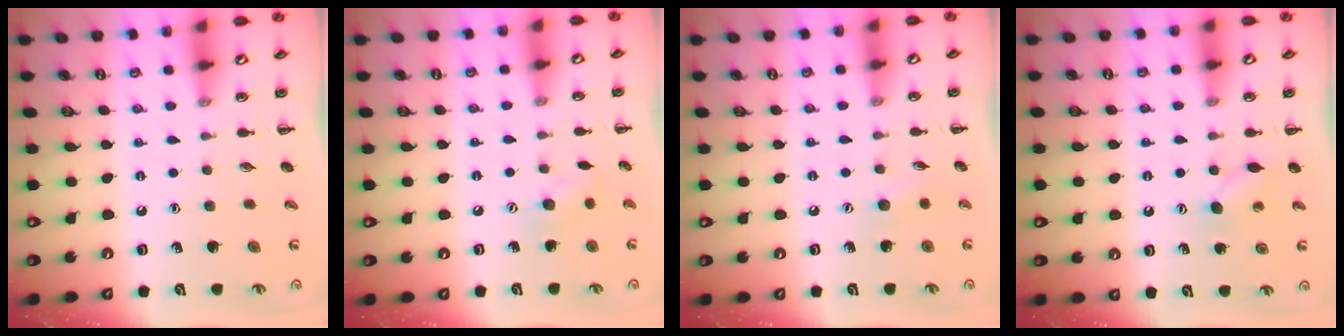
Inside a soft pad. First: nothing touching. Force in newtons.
{"total": 5.6, "press": 5.5, "slide": 1.0}
{"total": 3.9, "press": 3.7, "slide": 1.0}
{"total": 6.3, "press": 6.2, "slide": 1.4}